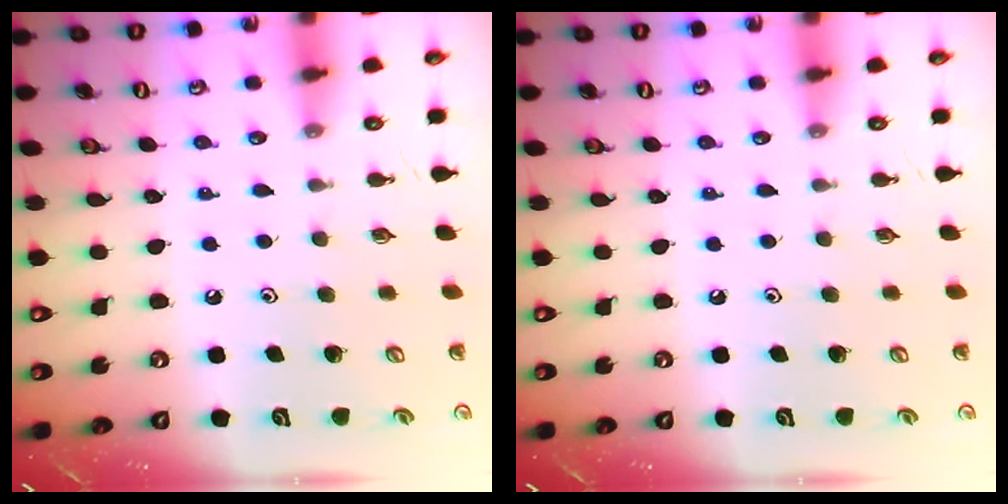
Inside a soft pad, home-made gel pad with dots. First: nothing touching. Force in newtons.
{"total": 0.0}